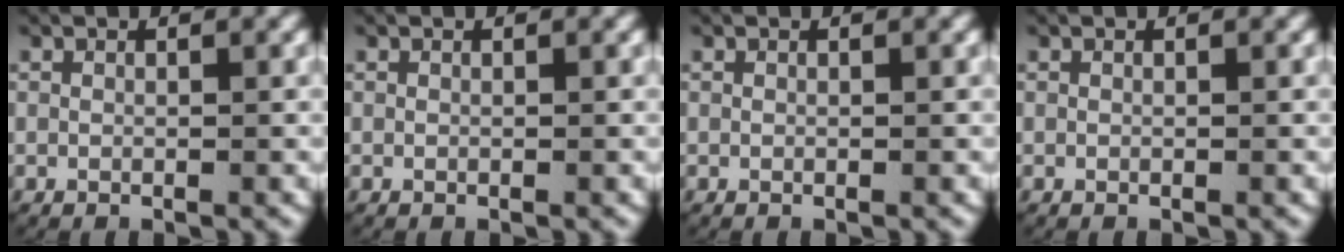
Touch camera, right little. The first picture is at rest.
{"total": 0.0}
{"total": 0.0}
{"total": 0.0}